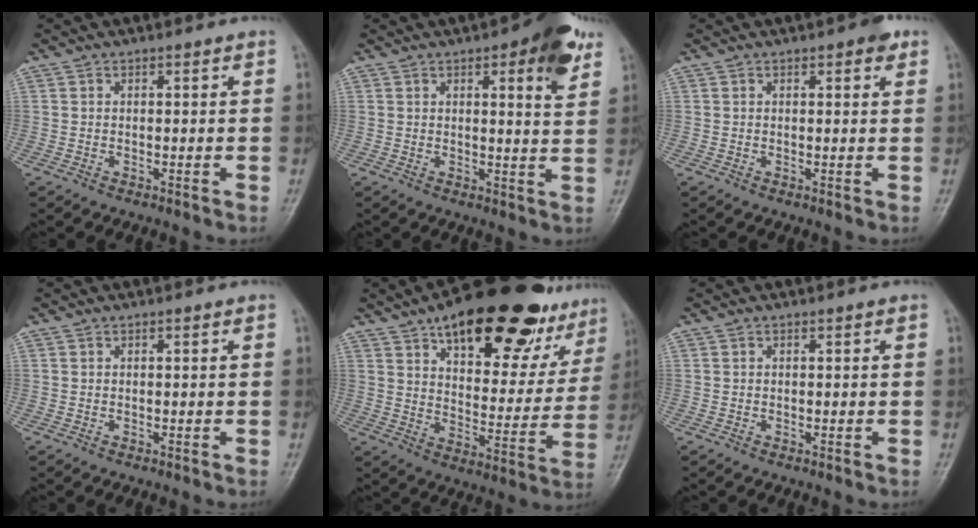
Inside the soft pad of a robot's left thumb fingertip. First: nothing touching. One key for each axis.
{"total": 8.6, "fx": 4.4, "fy": 2.5, "fz": 7.0, "tx": -0.074, "ty": -0.016, "tz": 0.050}
{"total": 2.8, "fx": 1.5, "fy": 1.0, "fz": 2.1, "tx": -0.018, "ty": -0.002, "tz": 0.014}
{"total": 0.0}
{"total": 28.2, "fx": 18.7, "fy": 11.6, "fz": 17.6, "tx": -0.213, "ty": -0.049, "tz": 0.267}
{"total": 0.0}